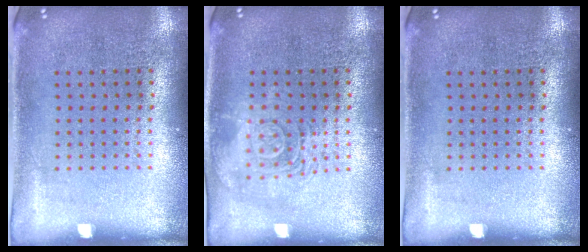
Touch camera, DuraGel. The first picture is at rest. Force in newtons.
{"total": 2.6, "press": 2.6, "slide": 0.4}
{"total": 0.0}